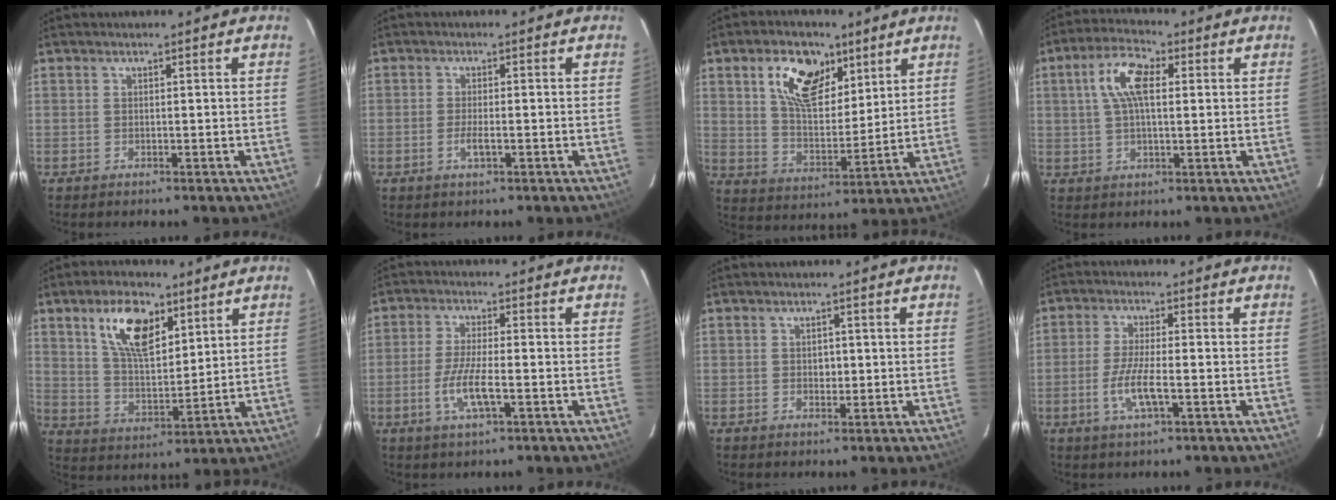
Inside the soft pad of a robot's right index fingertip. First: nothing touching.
{"total": 2.2, "force": [-0.9, 0.4, 1.9], "torque": [-0.042, -0.004, -0.017]}
{"total": 13.3, "force": [6.8, 7.5, 8.6], "torque": [-0.154, 0.016, 0.123]}
{"total": 8.3, "force": [1.9, 3.8, 7.1], "torque": [-0.140, 0.022, 0.034]}
{"total": 12.3, "force": [6.5, 5.9, 8.6], "torque": [-0.149, 0.013, 0.125]}
{"total": 6.6, "force": [-2.3, 1.3, 6.0], "torque": [-0.125, -0.008, -0.046]}
{"total": 1.5, "force": [0.0, 1.3, 0.7], "torque": [-0.008, 0.002, 0.000]}
{"total": 6.2, "force": [-2.1, 1.2, 5.7], "torque": [-0.118, -0.007, -0.042]}